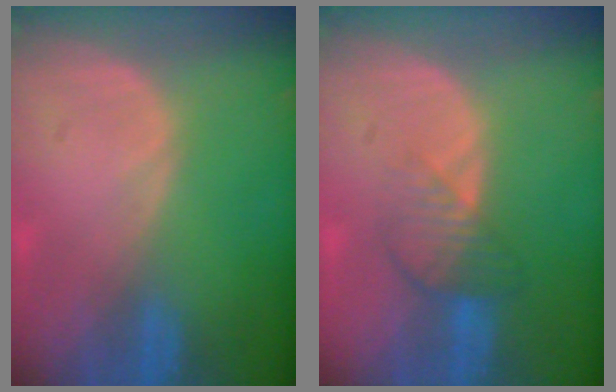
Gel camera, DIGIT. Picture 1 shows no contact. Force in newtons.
{"total": 4.4, "press": 3.8, "slide": 2.3}